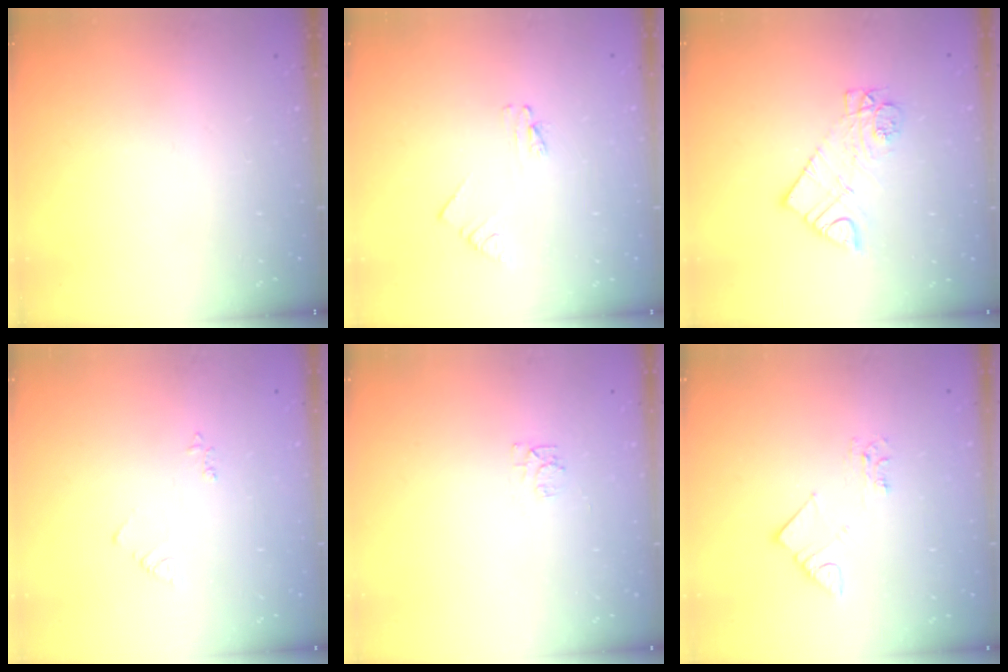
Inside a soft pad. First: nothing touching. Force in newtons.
{"total": 1.1, "press": 1.1, "slide": 0.0}
{"total": 9.9, "press": 9.9, "slide": 0.7}
{"total": 3.9, "press": 3.8, "slide": 0.7}
{"total": 4.6, "press": 4.5, "slide": 0.5}
{"total": 3.4, "press": 3.4, "slide": 0.2}